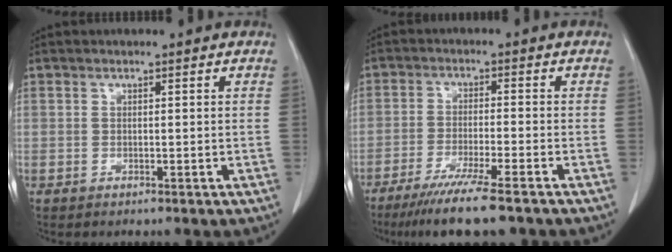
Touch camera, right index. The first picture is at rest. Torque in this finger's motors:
{"motor_torque": [0.97, -0.94, 0.54, 0.14]}